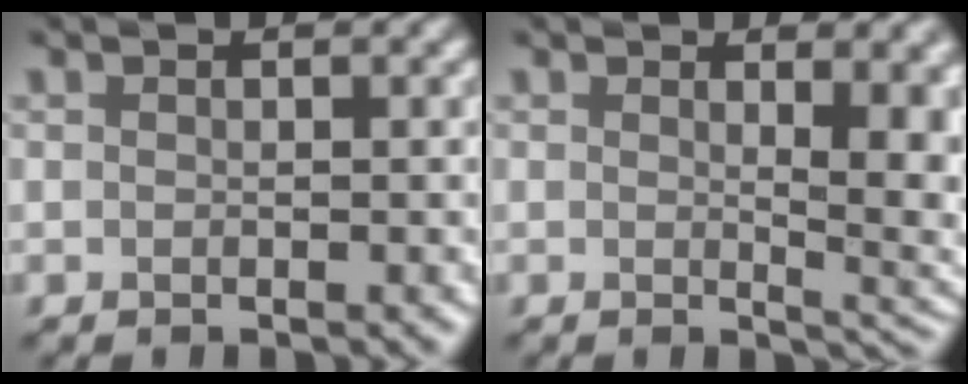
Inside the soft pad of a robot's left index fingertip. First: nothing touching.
{"total": 7.1, "force": [1.2, 2.9, 6.3], "torque": [-0.053, -0.010, 0.027]}